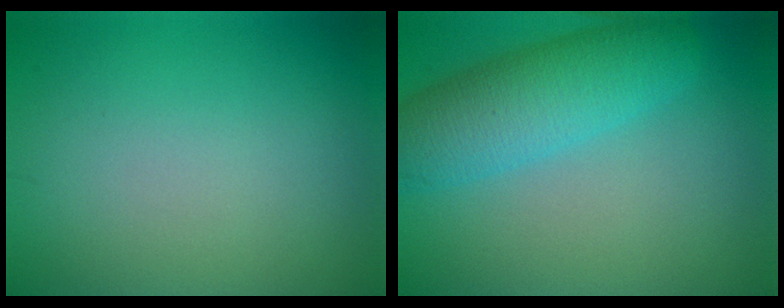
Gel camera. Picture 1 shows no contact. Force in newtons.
{"total": 6.2, "press": 6.2, "slide": 0.2}